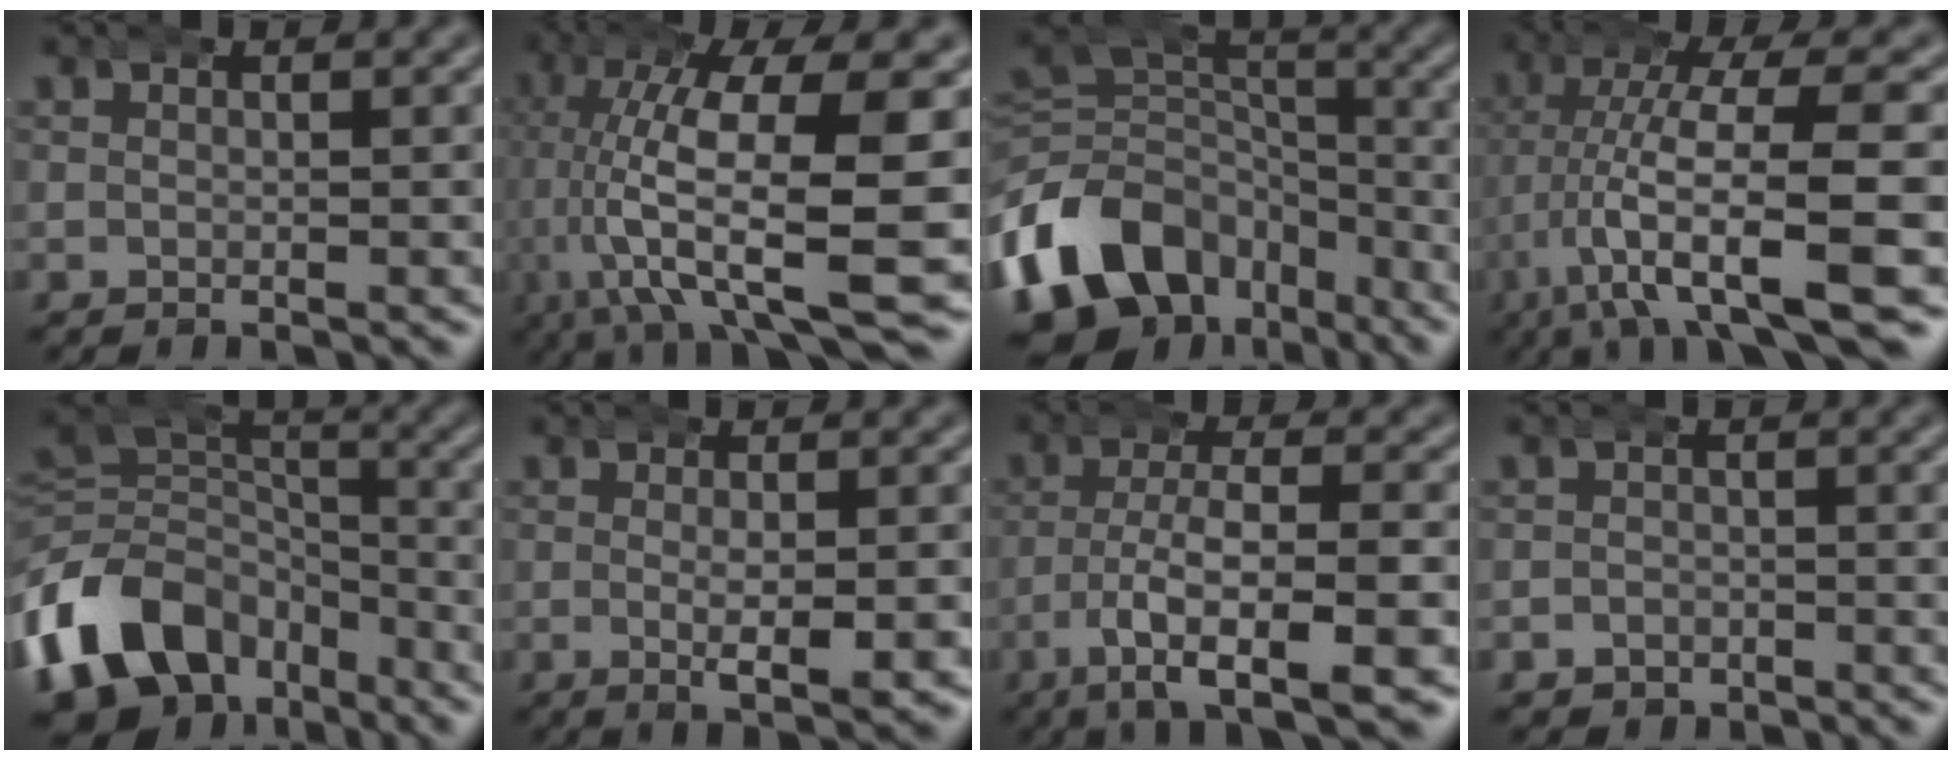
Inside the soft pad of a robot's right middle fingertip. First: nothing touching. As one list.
[{"total": 12.5, "force": [-3.1, 5.1, 10.9], "torque": [-0.195, -0.022, -0.036]}, {"total": 13.8, "force": [-4.2, 10.9, 7.3], "torque": [-0.147, -0.057, -0.060]}, {"total": 10.9, "force": [-4.2, 3.4, 9.4], "torque": [-0.176, -0.019, -0.054]}, {"total": 12.4, "force": [-4.2, 9.7, 6.4], "torque": [-0.129, -0.050, -0.062]}, {"total": 4.0, "force": [-0.8, 1.3, 3.7], "torque": [-0.059, -0.002, -0.013]}, {"total": 8.0, "force": [-4.3, 2.7, 6.2], "torque": [-0.118, -0.026, -0.057]}, {"total": 2.5, "force": [-1.5, 2.0, -0.1], "torque": [-0.002, -0.014, -0.022]}]